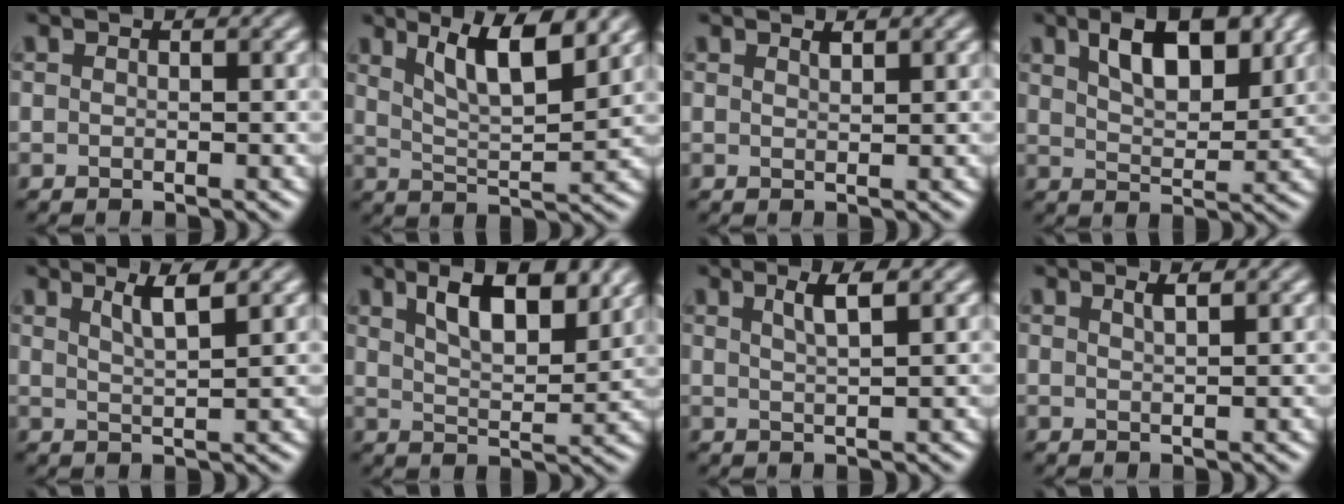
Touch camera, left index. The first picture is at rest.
{"total": 6.5, "force": [4.0, 1.7, 4.9], "torque": [-0.078, 0.003, 0.067]}
{"total": 0.7, "force": [0.7, 0.1, 0.3], "torque": [-0.003, -0.002, 0.013]}
{"total": 6.2, "force": [3.2, 2.7, 4.6], "torque": [-0.078, 0.002, 0.050]}
{"total": 2.8, "force": [1.7, 0.6, 2.2], "torque": [-0.026, 0.002, 0.027]}
{"total": 7.0, "force": [4.1, 2.6, 5.0], "torque": [-0.083, 0.001, 0.069]}
{"total": 2.5, "force": [1.3, 0.6, 2.1], "torque": [-0.027, 0.004, 0.019]}
{"total": 1.3, "force": [0.8, 0.4, 0.9], "torque": [-0.008, 0.004, 0.011]}